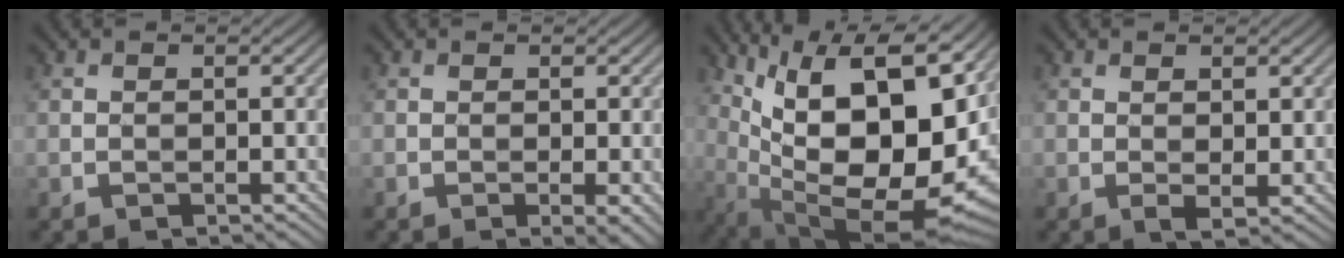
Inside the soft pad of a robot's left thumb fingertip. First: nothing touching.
{"total": 1.9, "force": [-0.5, 0.3, 1.8], "torque": [-0.034, -0.002, -0.008]}
{"total": 19.4, "force": [3.6, 9.2, 16.6], "torque": [-0.246, 0.005, 0.077]}
{"total": 1.9, "force": [0.7, 0.5, 1.7], "torque": [-0.037, -0.006, 0.018]}